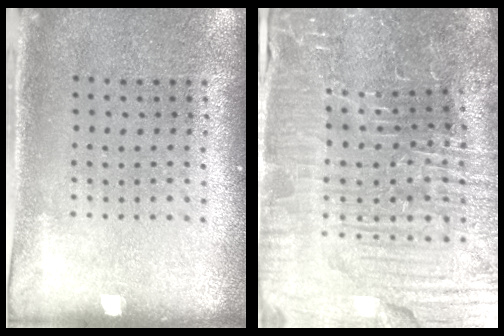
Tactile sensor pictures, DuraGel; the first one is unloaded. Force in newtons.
{"total": 5.3, "press": 5.1, "slide": 1.4}